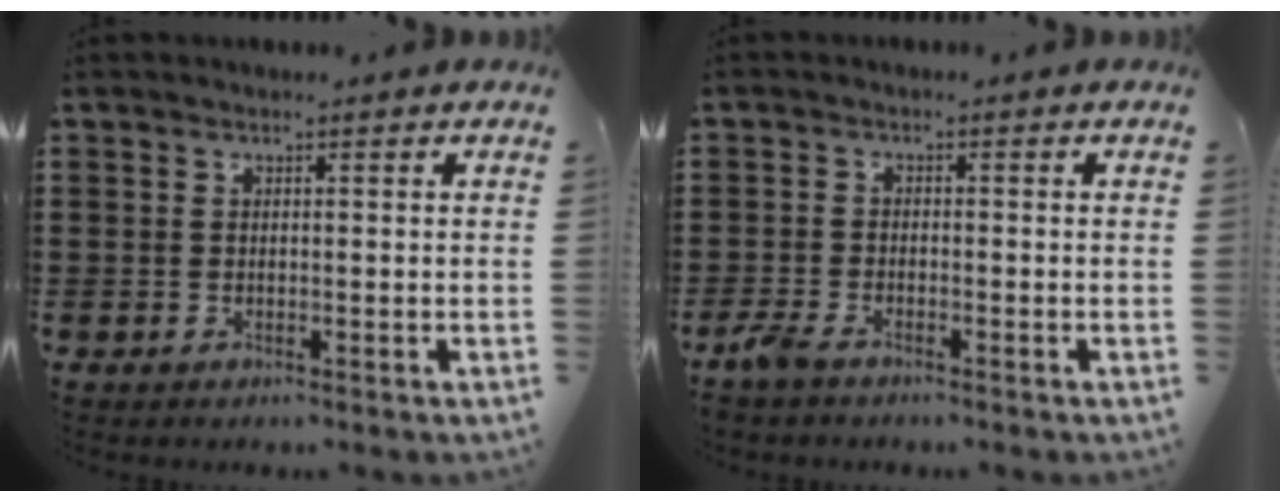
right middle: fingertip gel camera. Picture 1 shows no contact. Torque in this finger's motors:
{"motor_torque": [2.14, 0.00, 0.04, 0.06]}